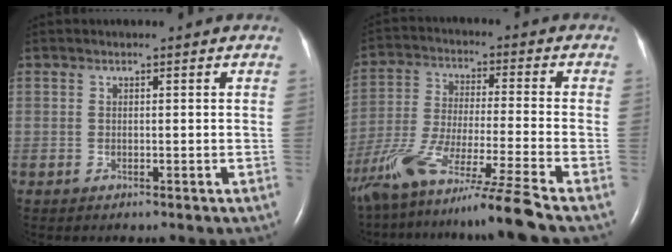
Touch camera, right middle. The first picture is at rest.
{"total": 17.0, "force": [-13.8, -2.6, 9.5], "torque": [-0.188, -0.051, -0.245]}